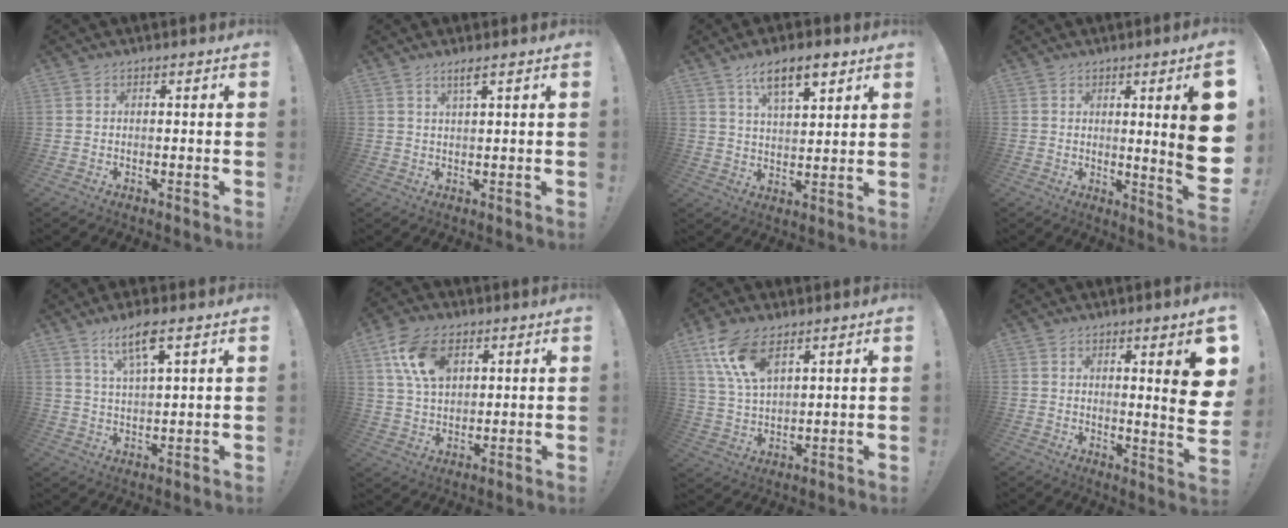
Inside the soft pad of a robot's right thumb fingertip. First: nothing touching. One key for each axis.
{"total": 2.9, "fx": 1.9, "fy": -0.2, "fz": 2.1, "tx": -0.039, "ty": -0.005, "tz": 0.030}
{"total": 10.4, "fx": 6.4, "fy": 3.6, "fz": 7.3, "tx": -0.111, "ty": -0.027, "tz": 0.111}
{"total": 13.7, "fx": 1.7, "fy": 0.6, "fz": 13.6, "tx": -0.181, "ty": -0.031, "tz": 0.023}
{"total": 8.4, "fx": 5.2, "fy": 1.6, "fz": 6.4, "tx": -0.109, "ty": -0.019, "tz": 0.086}
{"total": 13.2, "fx": 6.0, "fy": 8.3, "fz": 8.3, "tx": -0.136, "ty": -0.015, "tz": 0.114}
{"total": 11.7, "fx": 7.3, "fy": 5.4, "fz": 7.4, "tx": -0.148, "ty": -0.026, "tz": 0.139}
{"total": 10.4, "fx": 2.8, "fy": 0.4, "fz": 10.0, "tx": -0.124, "ty": -0.037, "tz": 0.037}